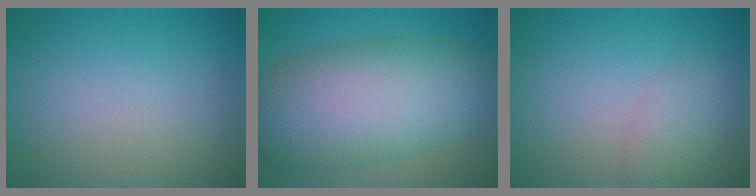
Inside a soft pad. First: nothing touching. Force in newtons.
{"total": 12.3, "press": 12.3, "slide": 0.5}
{"total": 2.1, "press": 2.1, "slide": 0.1}